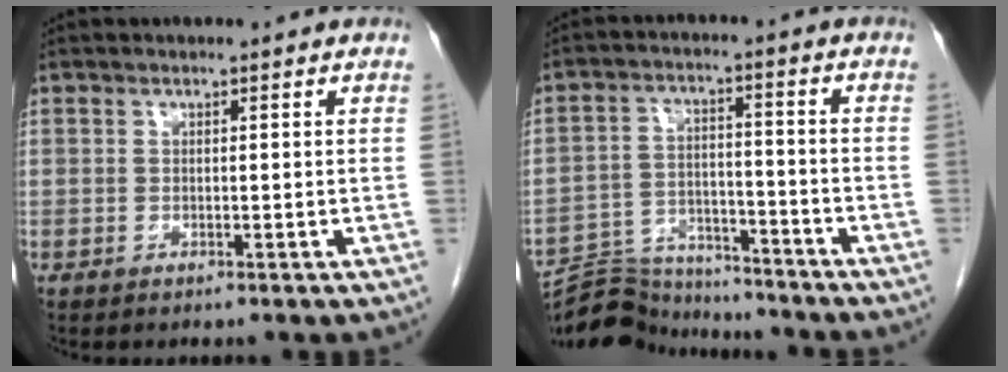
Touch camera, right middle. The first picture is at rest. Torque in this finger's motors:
{"motor_torque": [-0.07, 0.01, -0.03, -0.01]}